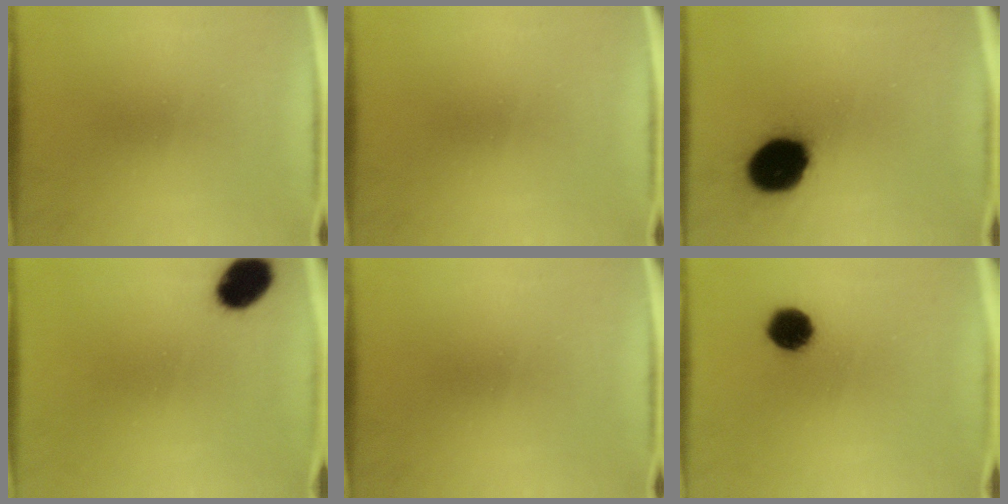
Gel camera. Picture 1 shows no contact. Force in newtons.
{"total": 0.0}
{"total": 16.4}
{"total": 8.7}
{"total": 0.0}
{"total": 7.2}